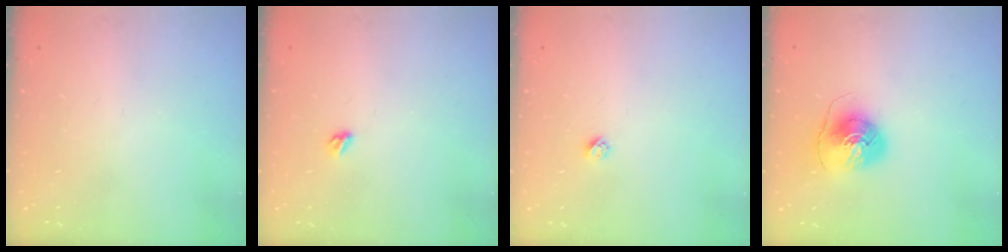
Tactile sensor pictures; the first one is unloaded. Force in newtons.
{"total": 3.4, "press": 3.3, "slide": 0.8}
{"total": 2.4, "press": 2.4, "slide": 0.2}
{"total": 8.2, "press": 8.1, "slide": 0.8}